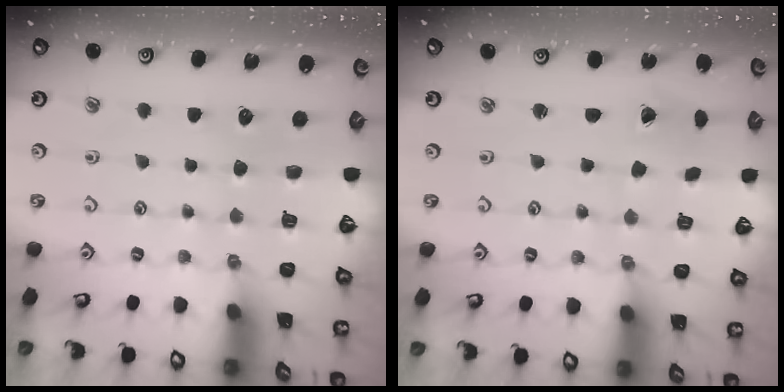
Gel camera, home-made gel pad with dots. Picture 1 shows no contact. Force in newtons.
{"total": 0.6, "press": 0.6, "slide": 0.0}